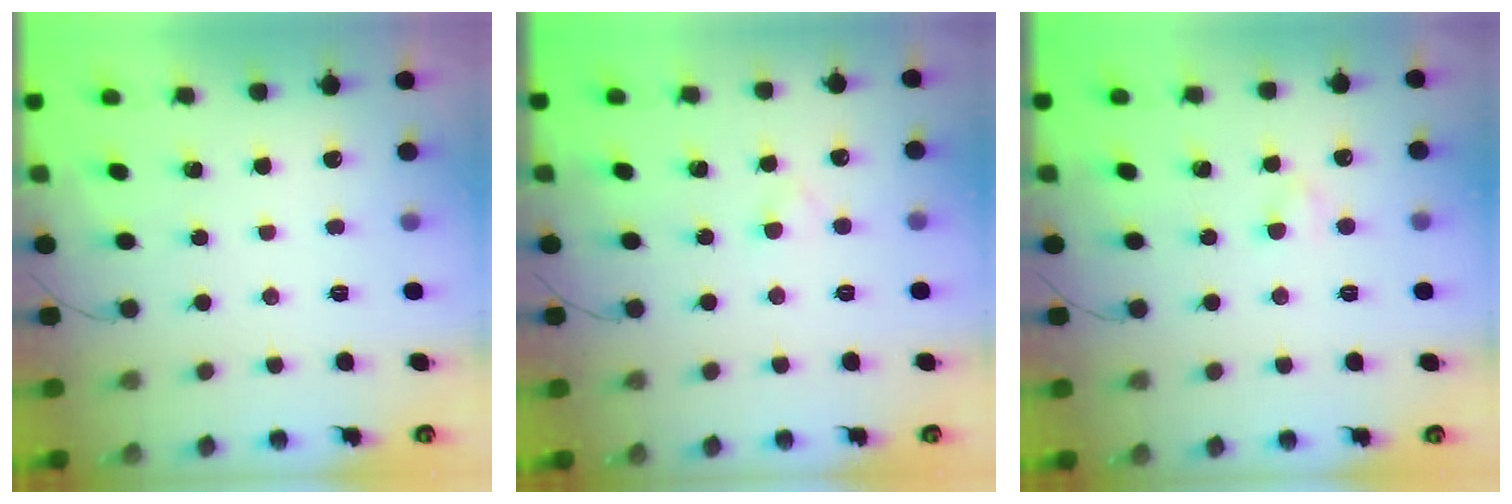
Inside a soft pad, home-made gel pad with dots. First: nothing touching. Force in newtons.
{"total": 1.7, "press": 1.4, "slide": 0.8}
{"total": 2.0, "press": 1.9, "slide": 0.8}